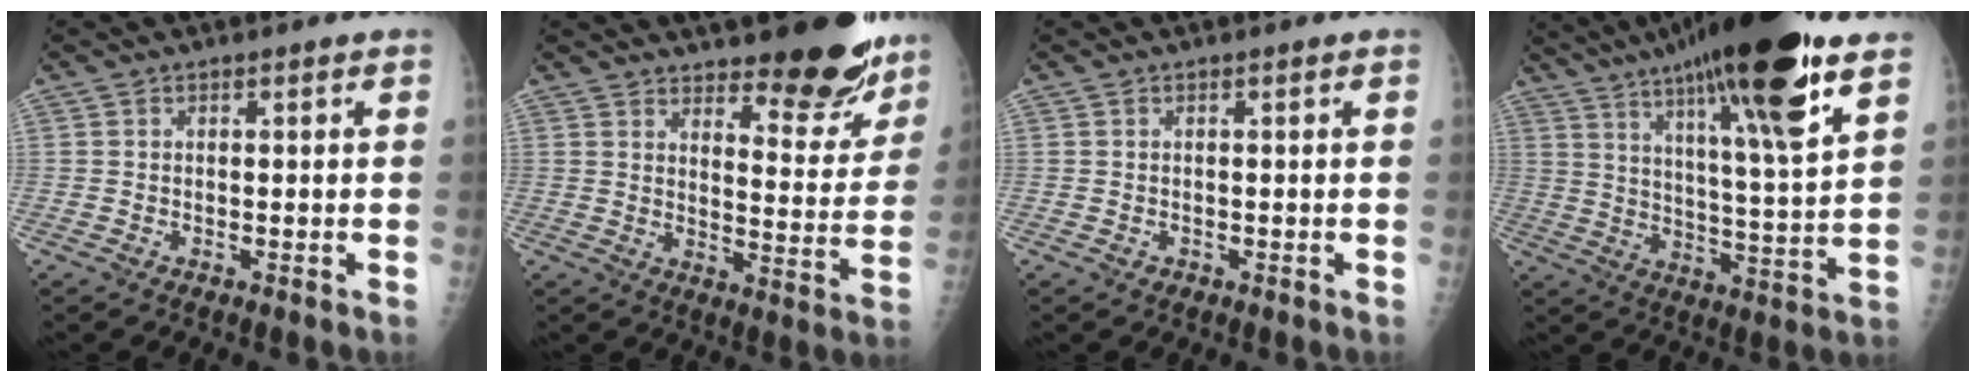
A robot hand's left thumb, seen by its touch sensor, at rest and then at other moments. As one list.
[{"total": 15.2, "force": [11.7, 4.9, 8.3], "torque": [-0.062, -0.093, 0.157]}, {"total": 0.6, "force": [-0.2, 0.5, 0.1], "torque": [-0.002, 0.002, -0.001]}, {"total": 23.9, "force": [14.9, 3.4, 18.4], "torque": [-0.290, -0.042, 0.238]}]